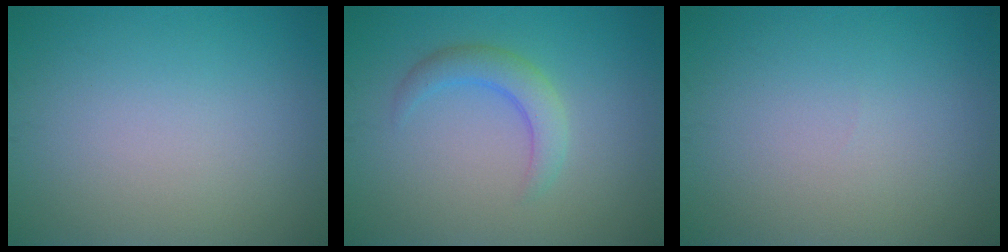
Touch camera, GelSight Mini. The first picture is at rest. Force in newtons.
{"total": 2.7, "press": 2.7, "slide": 0.2}
{"total": 0.0}